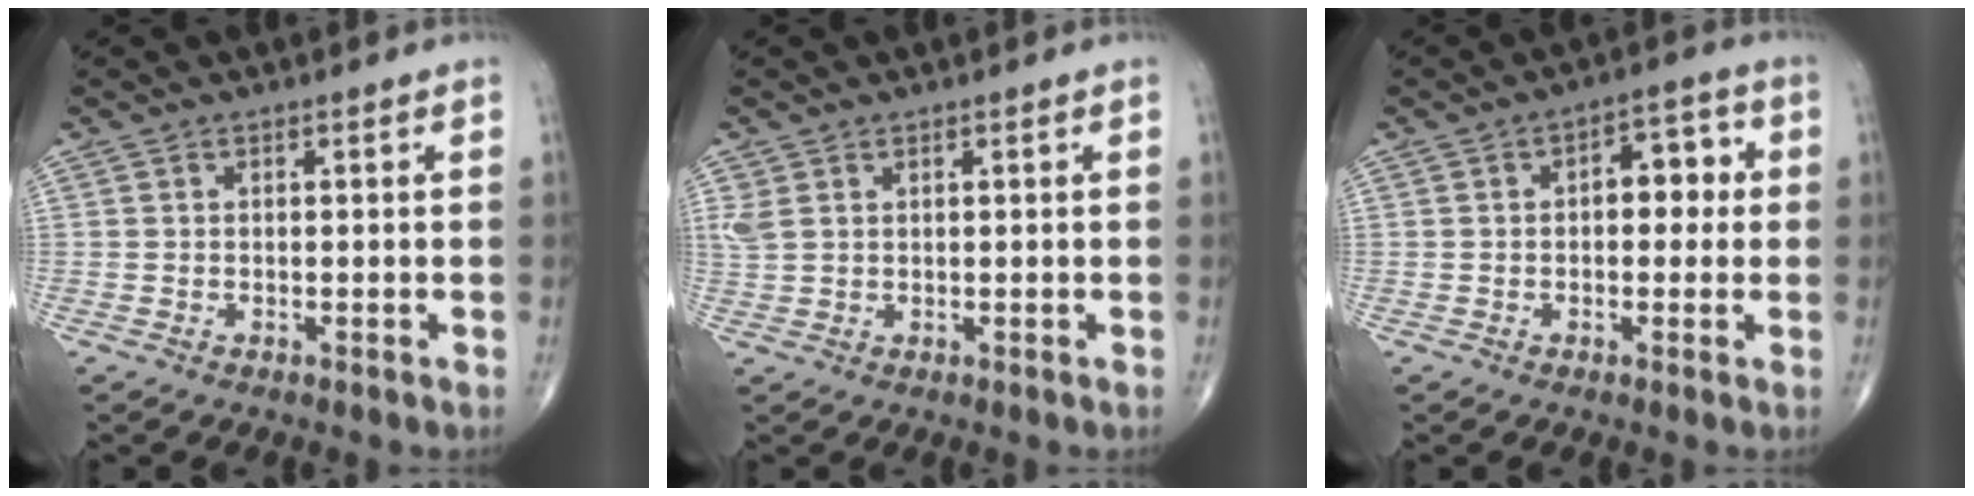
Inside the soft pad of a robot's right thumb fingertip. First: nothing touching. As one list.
[{"total": 2.2, "force": [1.1, 1.4, 1.3], "torque": [-0.035, 0.005, 0.032]}, {"total": 6.9, "force": [0.6, 4.0, 5.5], "torque": [-0.039, 0.021, 0.000]}]